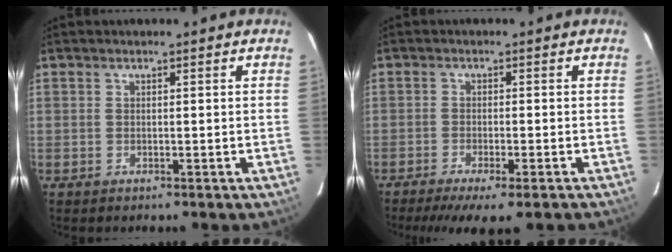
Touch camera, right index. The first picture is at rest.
{"total": 9.3, "force": [-7.1, 1.3, 5.8], "torque": [-0.120, -0.034, -0.111]}